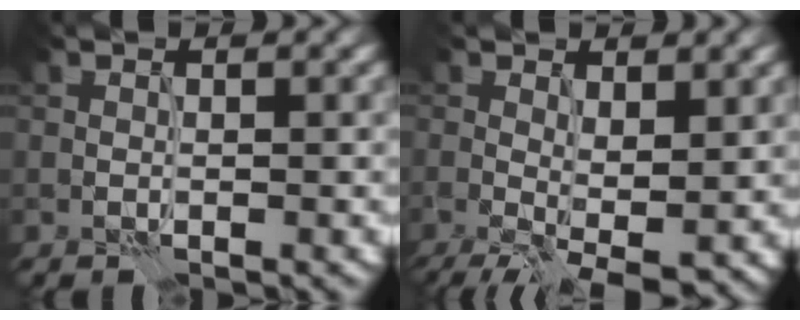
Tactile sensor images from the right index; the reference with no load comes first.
{"total": 6.0, "force": [-0.5, 2.5, 5.4], "torque": [-0.094, -0.010, -0.007]}